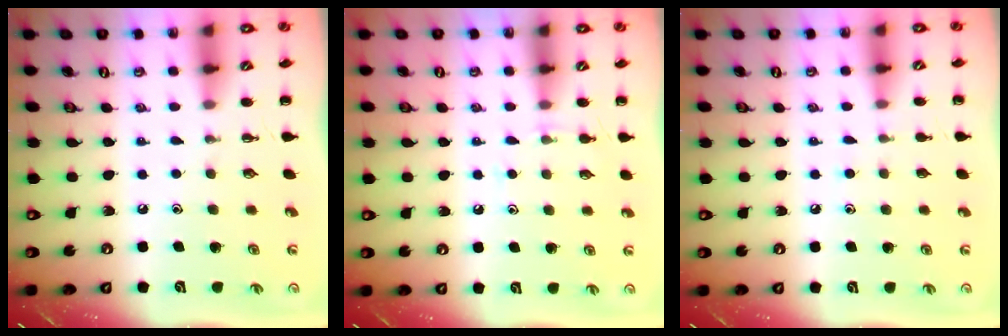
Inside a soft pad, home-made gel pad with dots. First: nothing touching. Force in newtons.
{"total": 5.2, "press": 4.8, "slide": 1.8}
{"total": 5.3, "press": 5.0, "slide": 1.7}